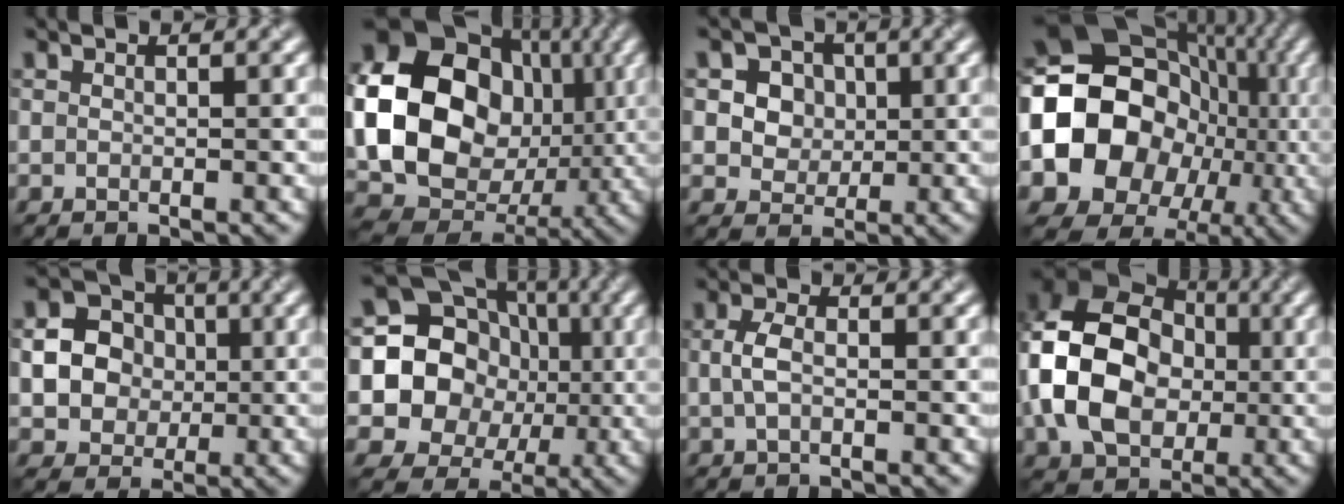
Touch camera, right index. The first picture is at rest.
{"total": 20.5, "force": [1.4, 17.7, 10.2], "torque": [-0.220, 0.000, 0.013]}
{"total": 5.6, "force": [1.9, 4.7, 2.5], "torque": [-0.042, 0.010, 0.029]}
{"total": 17.4, "force": [-1.3, 14.4, 9.7], "torque": [-0.182, -0.015, -0.024]}
{"total": 6.1, "force": [0.3, 5.6, 2.5], "torque": [-0.037, 0.019, -0.011]}
{"total": 16.4, "force": [1.0, 15.0, 6.4], "torque": [-0.141, 0.032, -0.019]}
{"total": 2.0, "force": [0.0, 1.0, 1.8], "torque": [-0.044, 0.002, -0.004]}
{"total": 13.7, "force": [-0.4, 10.5, 8.9], "torque": [-0.197, 0.005, -0.021]}